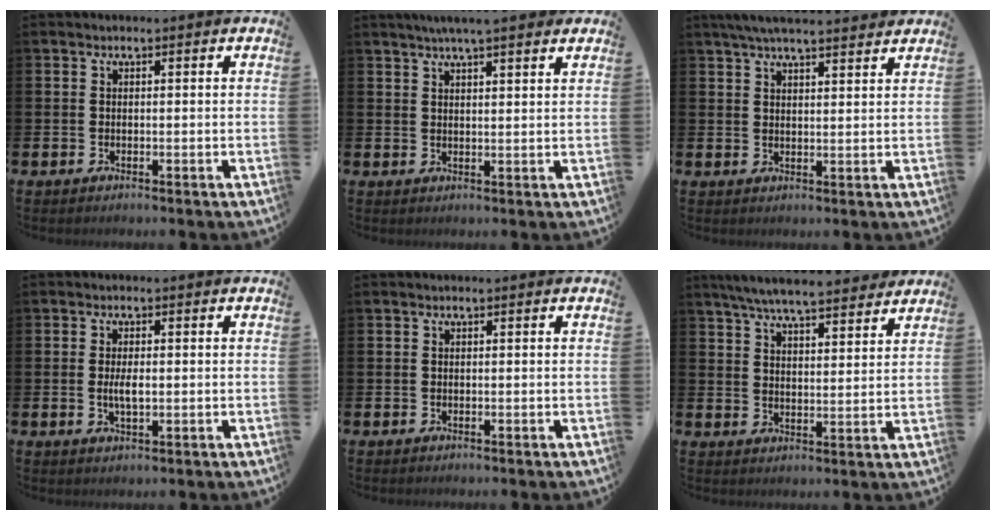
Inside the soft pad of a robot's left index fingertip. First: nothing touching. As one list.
[{"total": 4.5, "force": [4.1, -0.1, 1.7], "torque": [-0.036, -0.012, 0.072]}, {"total": 4.9, "force": [4.6, 0.3, 1.7], "torque": [-0.043, -0.011, 0.084]}, {"total": 2.8, "force": [-0.1, 1.1, 2.5], "torque": [-0.049, 0.001, -0.003]}, {"total": 0.0}, {"total": 6.9, "force": [6.5, 0.8, 2.1], "torque": [-0.060, -0.033, 0.117]}]